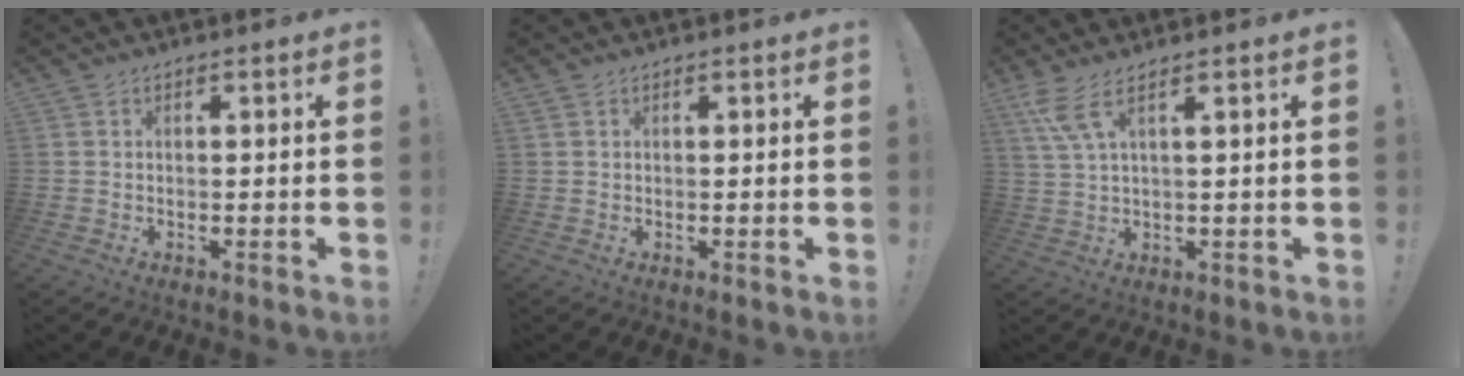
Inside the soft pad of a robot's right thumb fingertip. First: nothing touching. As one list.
[{"total": 0.0}, {"total": 5.6, "force": [2.9, 0.6, 4.7], "torque": [-0.099, -0.010, 0.055]}]